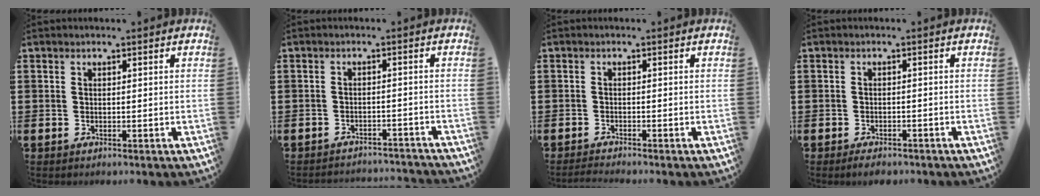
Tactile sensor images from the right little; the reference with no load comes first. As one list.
[{"total": 1.9, "force": [-1.9, -0.1, -0.1], "torque": [-0.004, 0.004, -0.041]}, {"total": 1.0, "force": [-0.9, -0.1, 0.3], "torque": [-0.005, -0.001, -0.019]}, {"total": 1.3, "force": [-1.1, 0.3, 0.5], "torque": [-0.011, 0.001, -0.023]}]